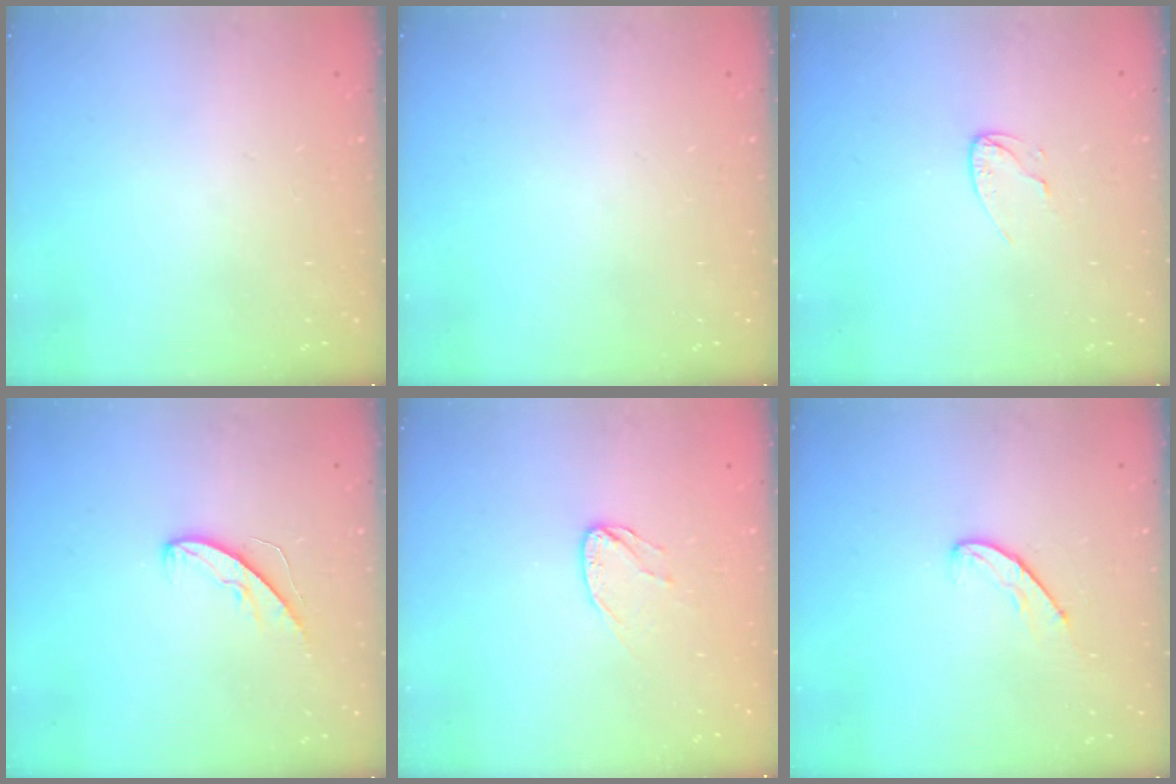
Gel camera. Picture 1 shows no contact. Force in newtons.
{"total": 0.0}
{"total": 4.5, "press": 4.5, "slide": 0.3}
{"total": 5.7, "press": 5.7, "slide": 0.5}
{"total": 5.6, "press": 5.6, "slide": 0.5}
{"total": 5.6, "press": 5.5, "slide": 0.5}